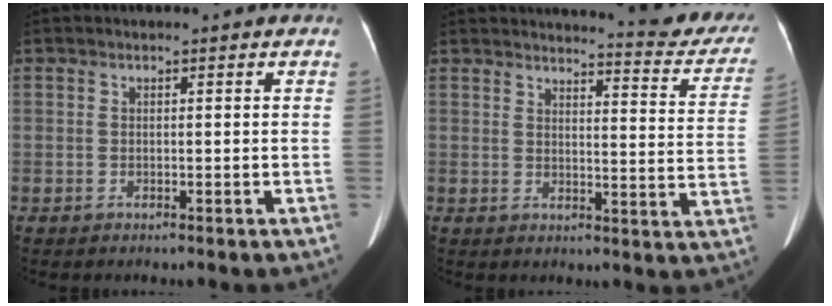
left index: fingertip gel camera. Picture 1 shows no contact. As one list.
[{"total": 14.8, "force": [14.1, 1.5, 4.2], "torque": [-0.030, -0.078, 0.135]}]